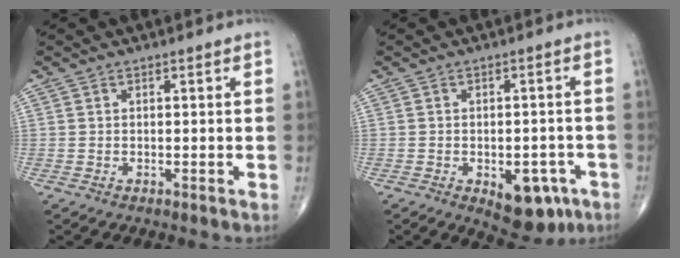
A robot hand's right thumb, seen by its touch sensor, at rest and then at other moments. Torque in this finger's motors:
{"motor_torque": [1.36, 1.21, 0.39, -0.67, 0.06]}